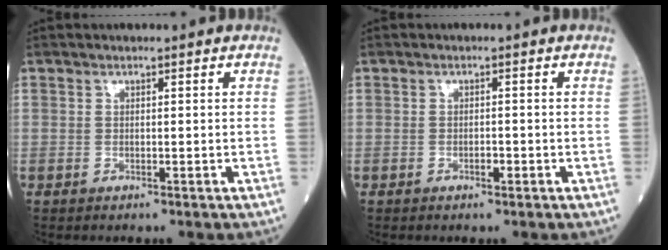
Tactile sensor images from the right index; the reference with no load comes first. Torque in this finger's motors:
{"motor_torque": [0.32, -0.18, 0.17, 0.04]}